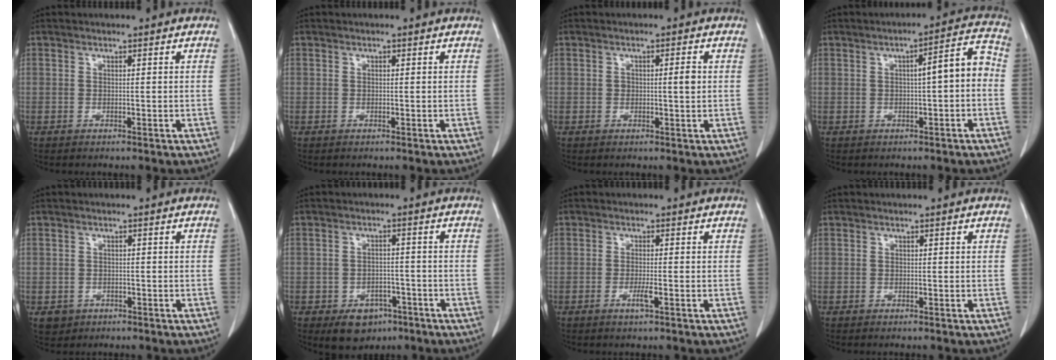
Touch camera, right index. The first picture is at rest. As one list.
[{"total": 0.0}, {"total": 1.8, "force": [0.1, 0.3, 1.8], "torque": [-0.029, 0.002, 0.001]}, {"total": 5.7, "force": [-0.5, 0.9, 5.7], "torque": [-0.073, 0.023, -0.009]}, {"total": 2.7, "force": [-1.0, 2.4, 0.3], "torque": [0.000, 0.008, -0.008]}, {"total": 6.2, "force": [-3.7, 4.1, 2.8], "torque": [-0.040, 0.004, -0.046]}, {"total": 2.1, "force": [-1.0, -0.1, 1.8], "torque": [-0.036, -0.004, -0.020]}, {"total": 0.0}]